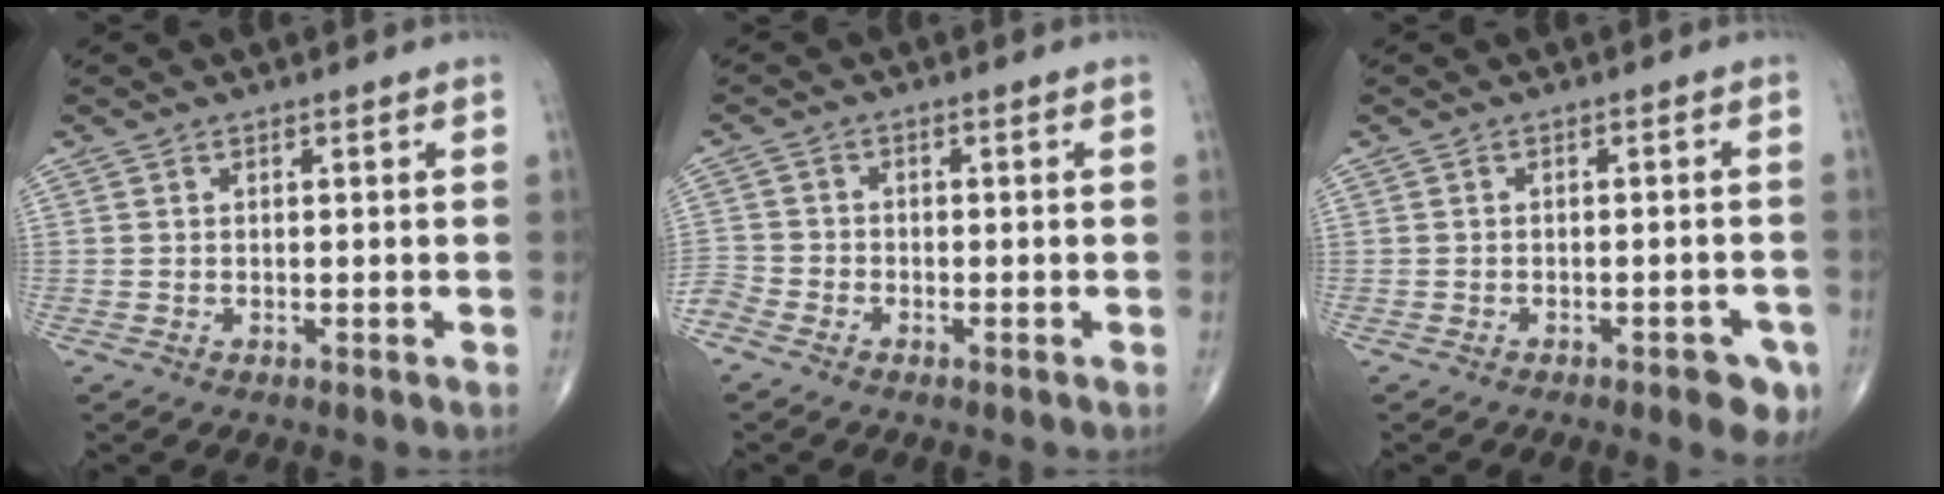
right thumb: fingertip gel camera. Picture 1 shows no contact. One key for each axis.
{"total": 3.3, "fx": -2.6, "fy": 1.9, "fz": 0.8, "tx": -0.018, "ty": 0.005, "tz": -0.060}
{"total": 5.3, "fx": -3.0, "fy": 2.0, "fz": 3.9, "tx": -0.035, "ty": 0.012, "tz": -0.035}